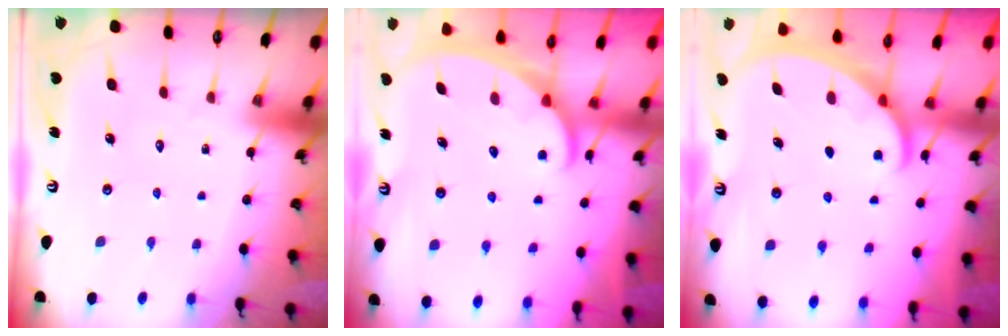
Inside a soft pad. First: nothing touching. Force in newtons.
{"total": 2.4, "press": 2.4, "slide": 0.3}
{"total": 2.2, "press": 2.2, "slide": 0.4}